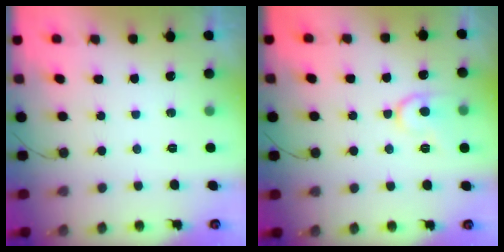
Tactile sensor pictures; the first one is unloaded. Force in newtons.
{"total": 11.2, "press": 11.2, "slide": 0.9}